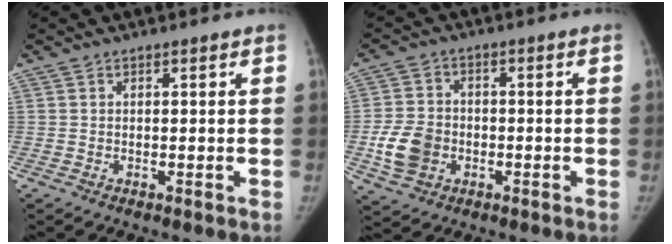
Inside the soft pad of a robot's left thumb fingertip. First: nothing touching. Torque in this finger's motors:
{"motor_torque": [-0.25, 1.53, 0.34, -0.47, 0.31]}